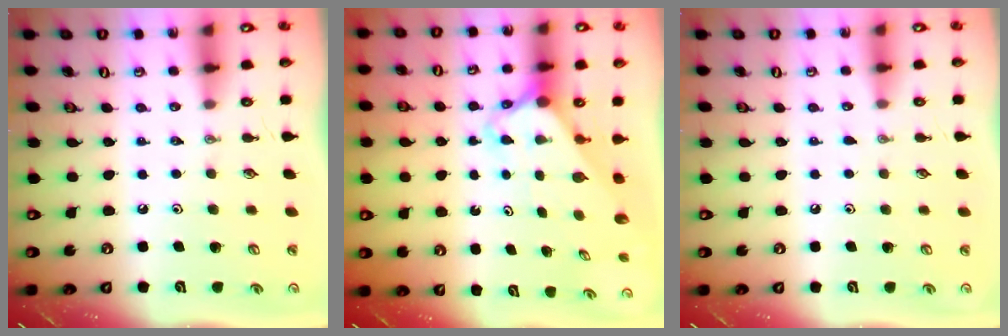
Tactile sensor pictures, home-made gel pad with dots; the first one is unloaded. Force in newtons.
{"total": 2.4, "press": 2.4, "slide": 0.2}
{"total": 2.8, "press": 2.8, "slide": 0.3}